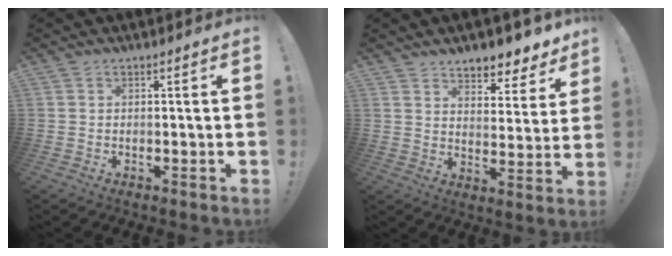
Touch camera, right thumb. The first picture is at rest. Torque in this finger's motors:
{"motor_torque": [-0.21, 0.89, -0.17, 0.47, 0.04]}